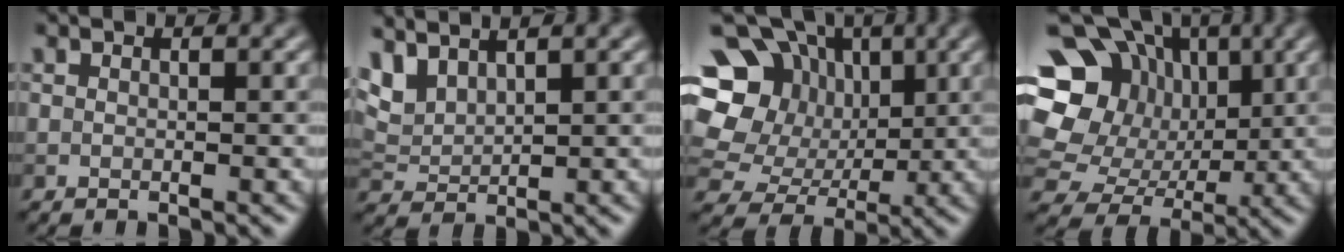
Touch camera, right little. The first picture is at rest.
{"total": 3.5, "force": [3.0, 1.1, 1.5], "torque": [-0.042, 0.005, 0.063]}
{"total": 15.9, "force": [4.2, 13.6, 7.2], "torque": [-0.167, 0.039, 0.057]}
{"total": 17.8, "force": [4.5, 15.3, 7.9], "torque": [-0.183, 0.043, 0.053]}